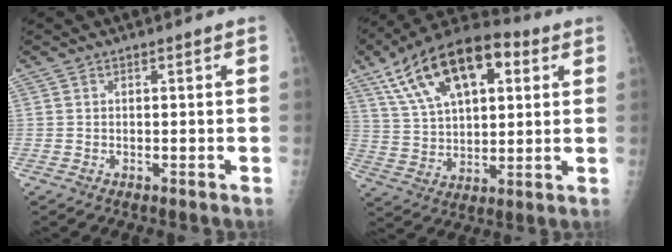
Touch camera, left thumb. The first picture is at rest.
{"total": 21.1, "force": [9.0, 10.7, 15.8], "torque": [-0.252, 0.003, 0.155]}